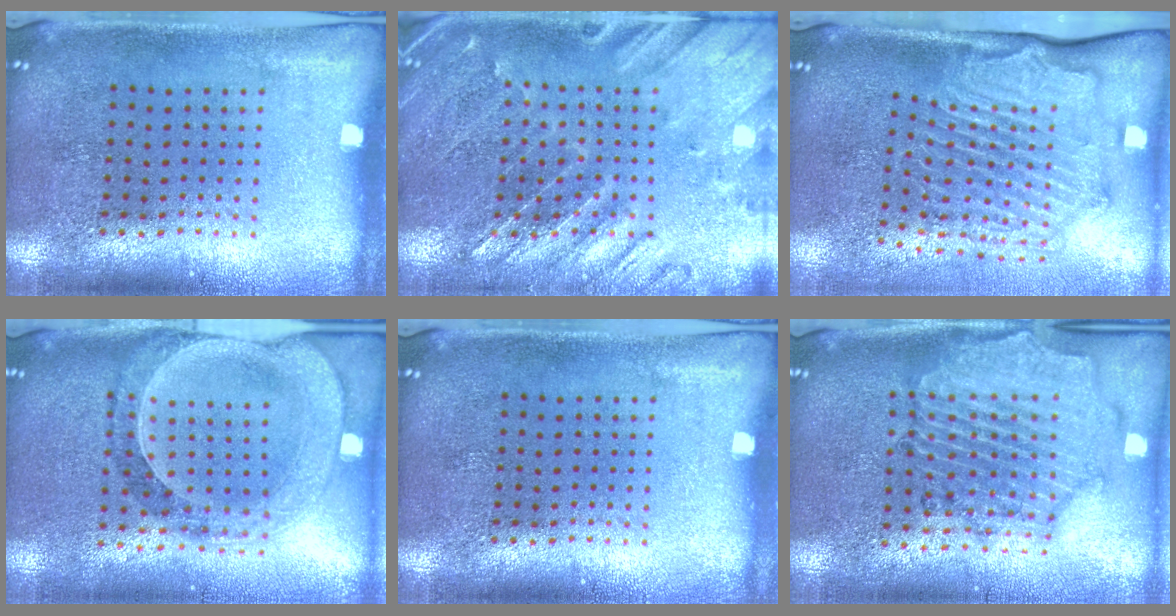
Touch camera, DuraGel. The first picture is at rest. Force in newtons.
{"total": 0.6, "press": 0.4, "slide": 0.4}
{"total": 2.1, "press": 2.1, "slide": 0.5}
{"total": 1.6, "press": 1.5, "slide": 0.3}
{"total": 0.0}
{"total": 1.6, "press": 1.6, "slide": 0.3}